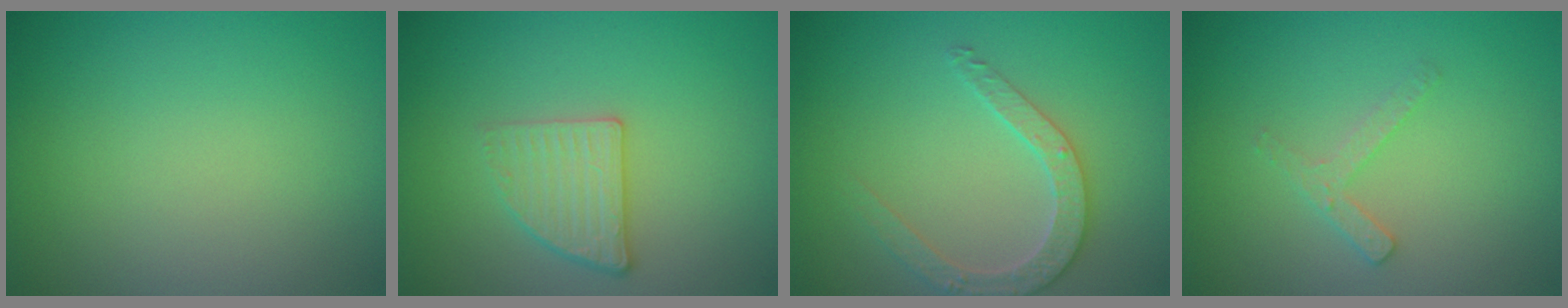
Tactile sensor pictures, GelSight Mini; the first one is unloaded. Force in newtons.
{"total": 2.7, "press": 2.4, "slide": 1.1}
{"total": 2.7, "press": 2.7, "slide": 0.3}
{"total": 1.7, "press": 1.7, "slide": 0.3}